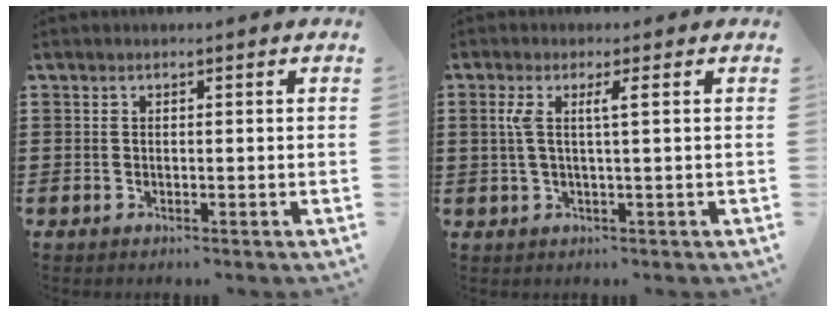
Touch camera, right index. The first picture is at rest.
{"total": 3.5, "force": [0.7, 0.2, 3.4], "torque": [-0.075, -0.004, 0.005]}